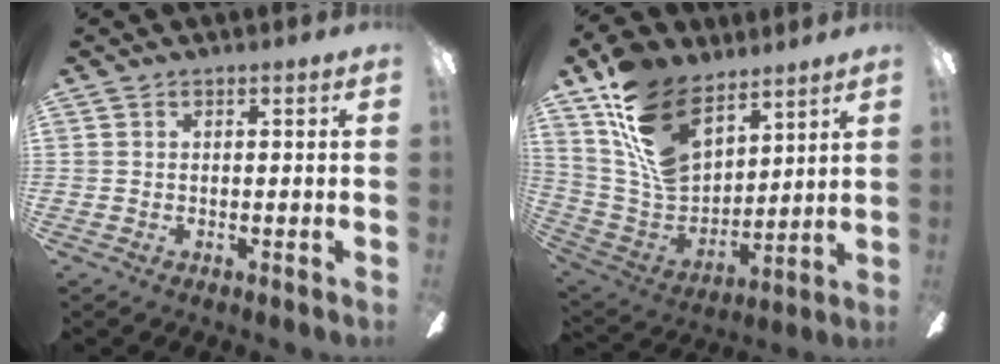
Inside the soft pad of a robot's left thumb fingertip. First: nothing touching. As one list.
[{"total": 19.1, "force": [12.0, 10.9, 10.2], "torque": [-0.208, -0.057, 0.227]}]